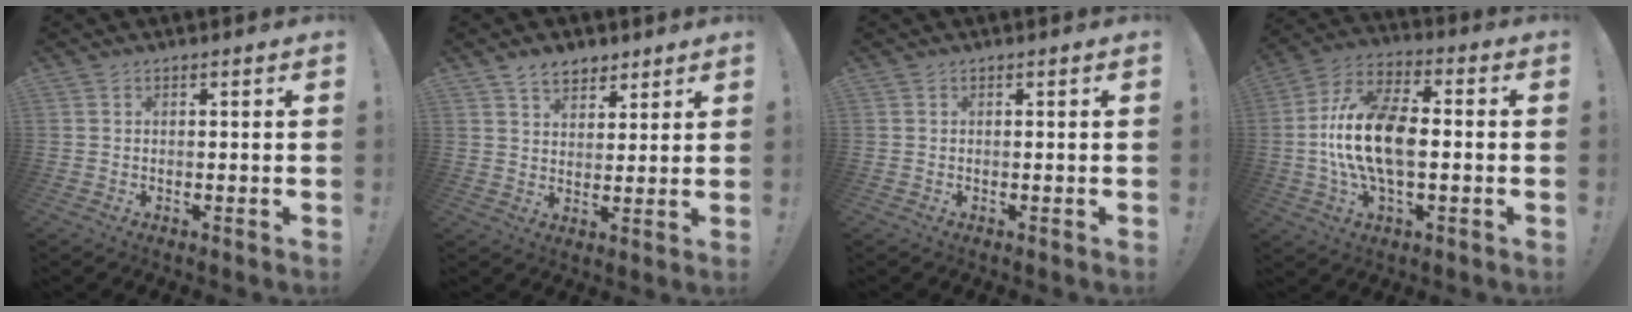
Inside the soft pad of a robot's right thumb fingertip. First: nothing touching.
{"total": 6.8, "force": [4.8, 4.2, 2.2], "torque": [-0.031, -0.022, 0.090]}
{"total": 0.0}
{"total": 17.5, "force": [-0.9, 8.9, 15.1], "torque": [-0.286, 0.005, -0.015]}